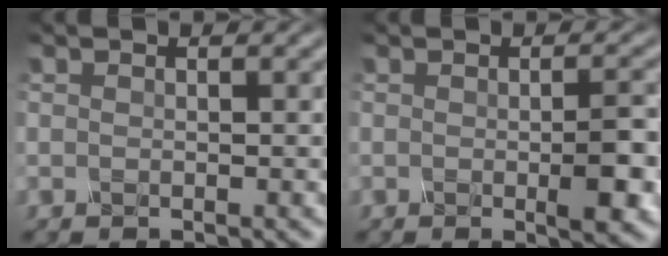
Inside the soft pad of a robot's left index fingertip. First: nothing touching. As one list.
[{"total": 3.2, "force": [-0.9, 0.4, 3.0], "torque": [-0.061, -0.002, -0.009]}]